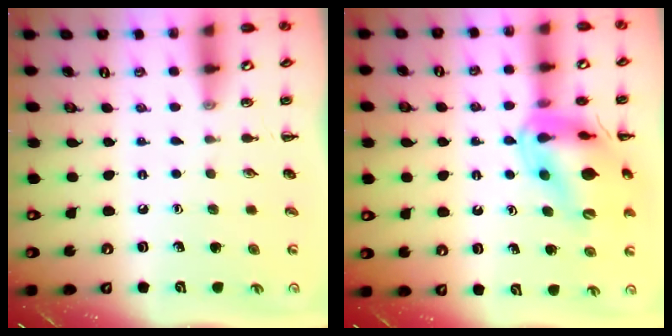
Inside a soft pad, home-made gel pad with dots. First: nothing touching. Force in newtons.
{"total": 17.5, "press": 17.3, "slide": 2.6}